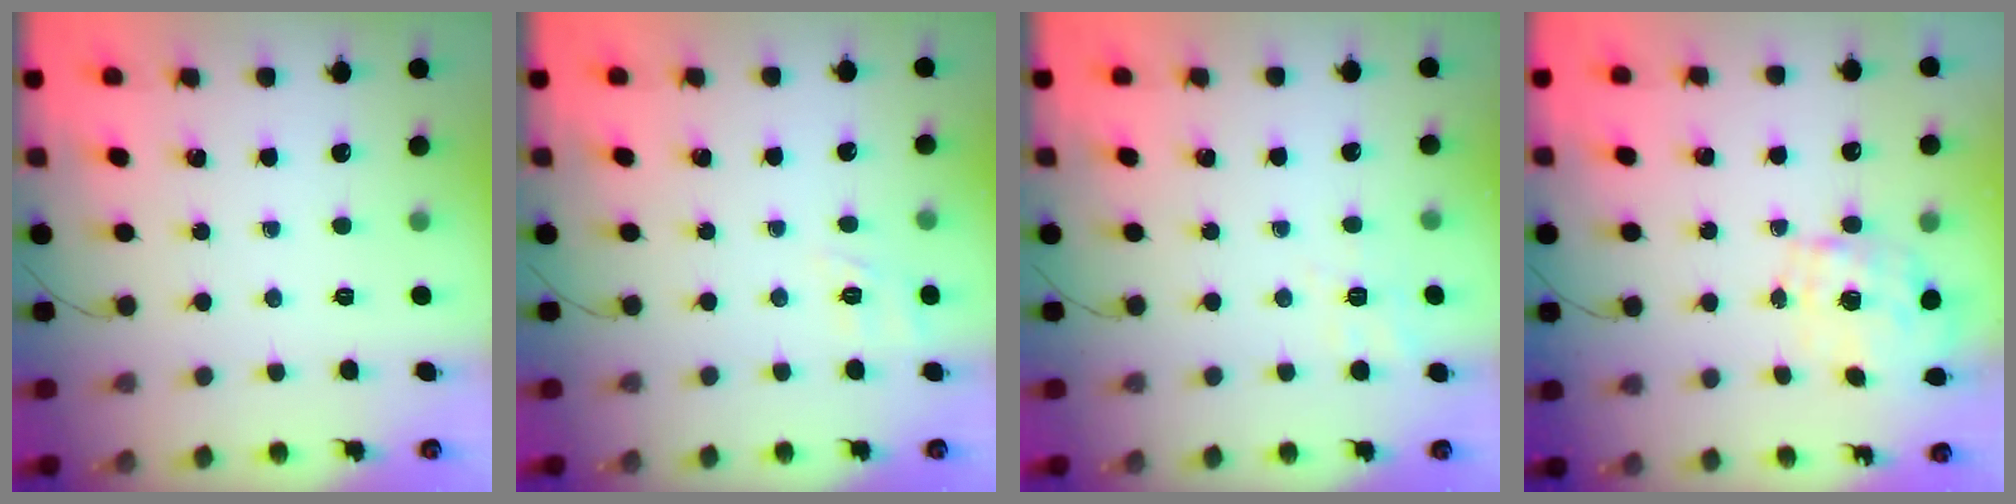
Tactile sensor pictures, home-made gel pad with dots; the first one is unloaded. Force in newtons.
{"total": 3.0, "press": 2.4, "slide": 1.7}
{"total": 2.2, "press": 0.2, "slide": 2.2}
{"total": 1.6, "press": 1.5, "slide": 0.6}